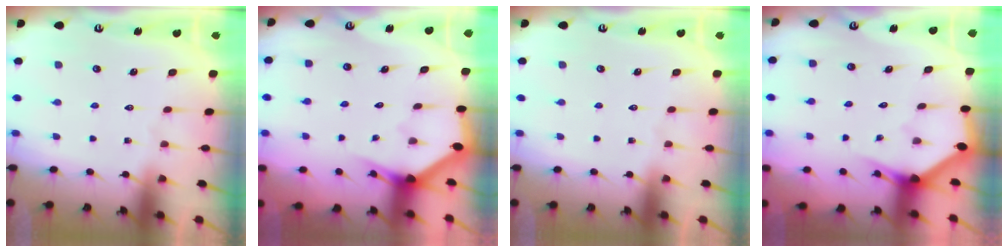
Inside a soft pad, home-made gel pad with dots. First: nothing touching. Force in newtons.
{"total": 2.8, "press": 2.8, "slide": 0.1}
{"total": 0.0}
{"total": 2.8, "press": 2.8, "slide": 0.1}